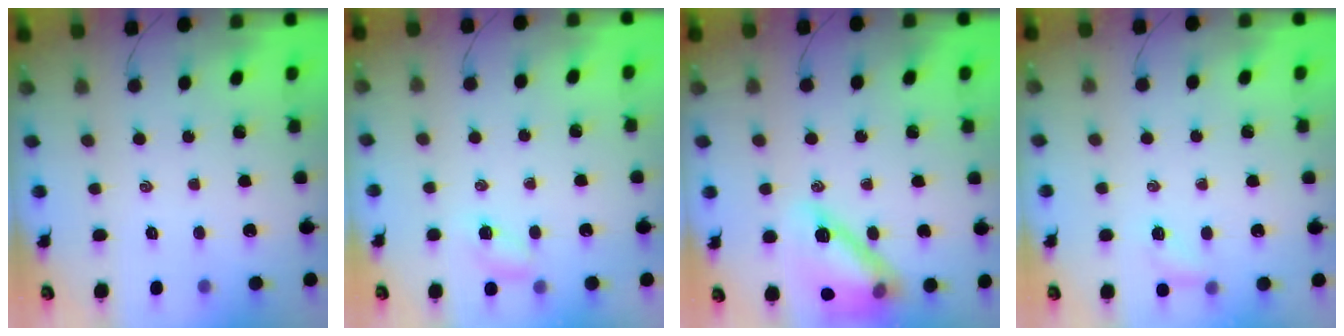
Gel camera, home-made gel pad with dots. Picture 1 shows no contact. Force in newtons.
{"total": 4.9, "press": 4.7, "slide": 1.3}
{"total": 15.6, "press": 15.5, "slide": 1.4}
{"total": 4.4, "press": 4.2, "slide": 1.2}